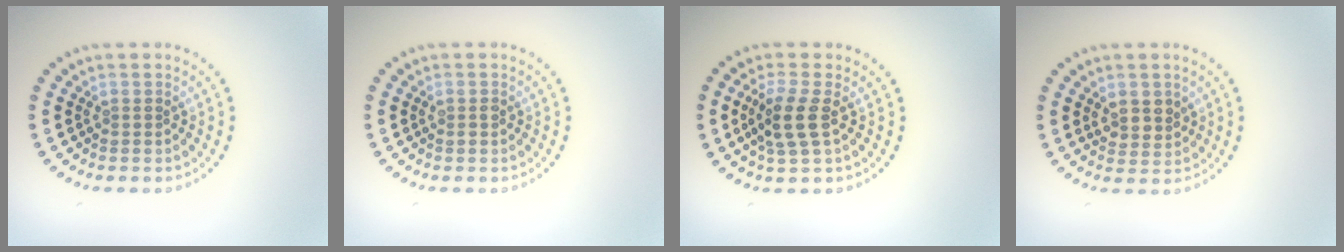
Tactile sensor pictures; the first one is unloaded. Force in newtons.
{"total": 0.8, "press": 0.8, "slide": 0.2}
{"total": 3.1, "press": 2.8, "slide": 1.4}
{"total": 2.3, "press": 2.1, "slide": 1.0}